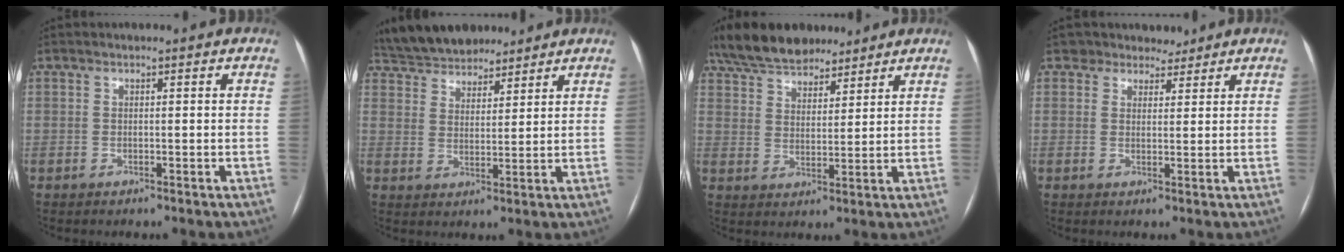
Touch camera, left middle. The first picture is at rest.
{"total": 11.3, "force": [10.0, 4.0, 3.2], "torque": [-0.055, 0.030, 0.173]}
{"total": 12.8, "force": [10.5, 4.9, 5.4], "torque": [-0.097, 0.033, 0.183]}
{"total": 3.9, "force": [3.3, 2.1, -0.4], "torque": [0.017, 0.005, 0.043]}